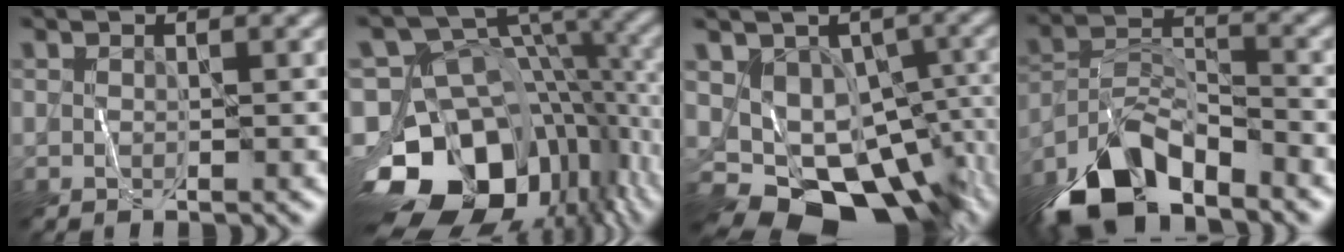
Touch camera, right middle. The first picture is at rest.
{"total": 16.3, "force": [-6.4, 11.0, 10.2], "torque": [-0.188, -0.002, -0.108]}
{"total": 12.9, "force": [-5.6, 9.0, 7.4], "torque": [-0.108, -0.018, -0.061]}
{"total": 8.4, "force": [-6.3, 3.3, 4.5], "torque": [-0.085, -0.004, -0.126]}